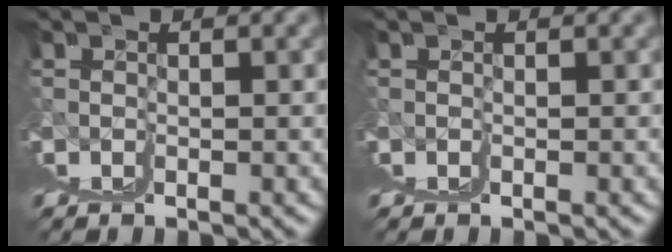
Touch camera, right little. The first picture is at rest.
{"total": 0.0}